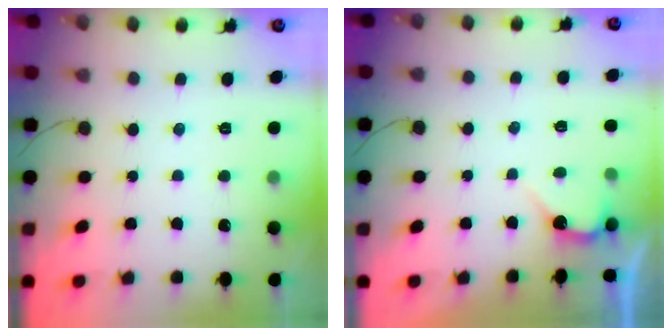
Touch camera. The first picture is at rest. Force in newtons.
{"total": 2.8, "press": 2.8, "slide": 0.2}